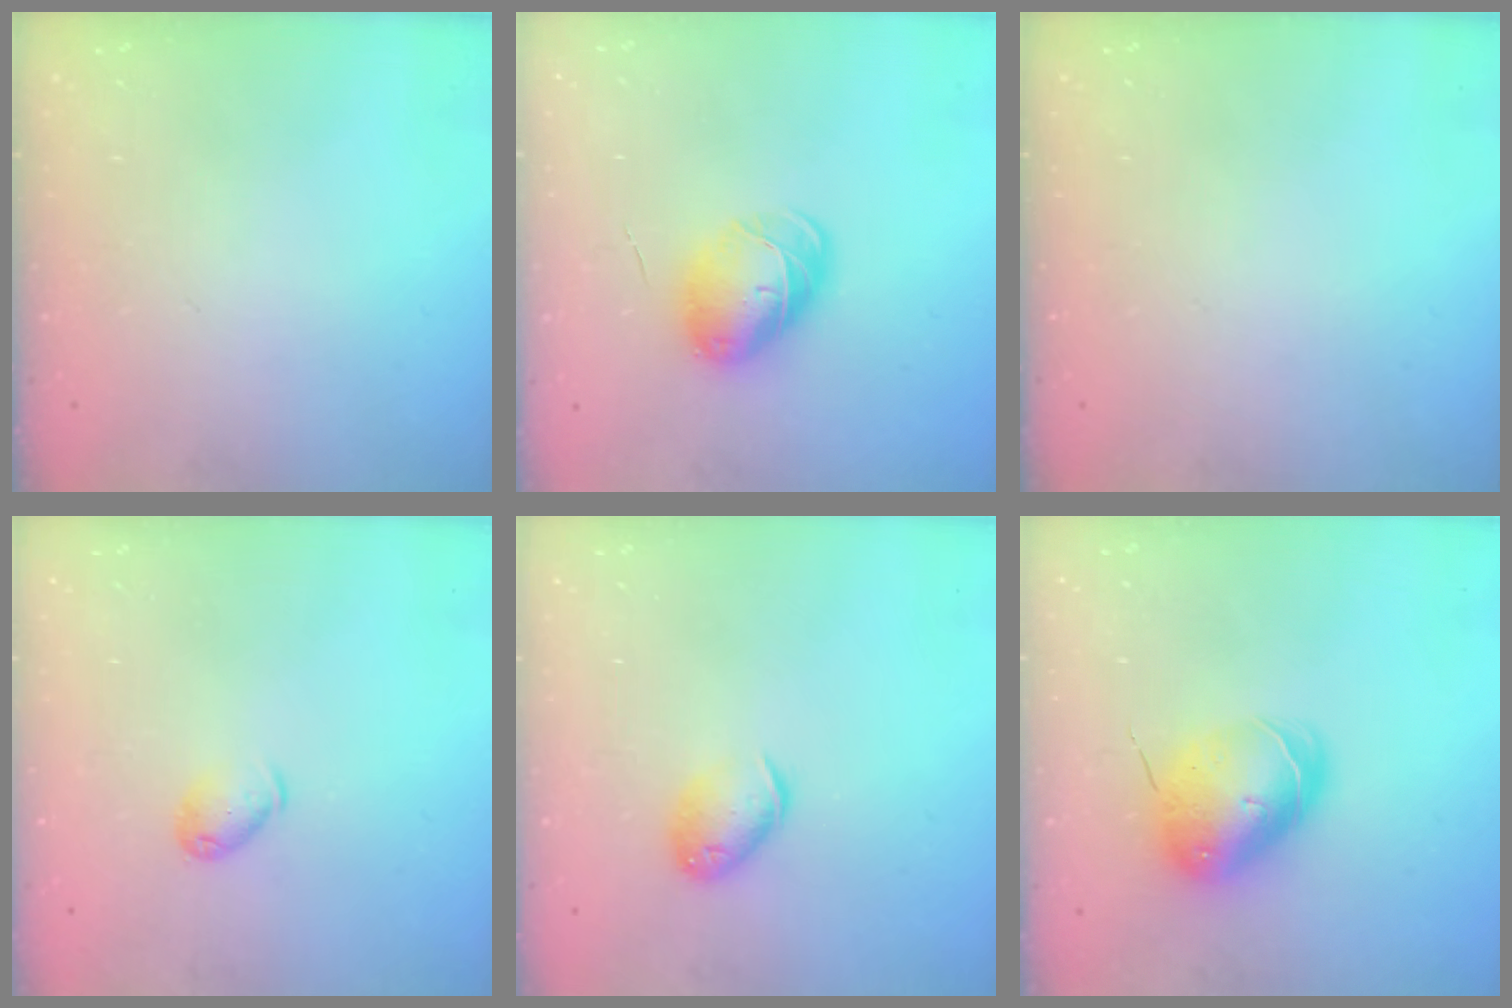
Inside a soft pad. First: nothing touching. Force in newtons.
{"total": 8.6, "press": 8.5, "slide": 1.5}
{"total": 0.0}
{"total": 5.6, "press": 5.5, "slide": 1.2}
{"total": 9.7, "press": 9.6, "slide": 1.2}
{"total": 8.1, "press": 8.0, "slide": 1.5}